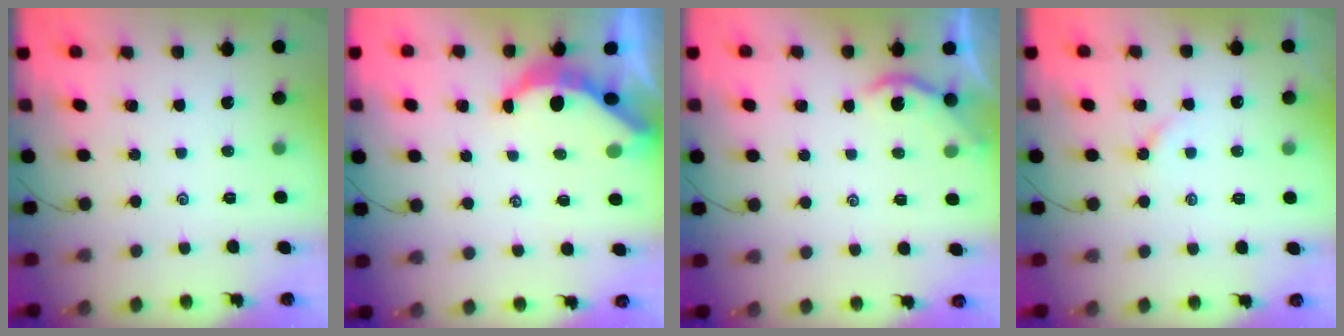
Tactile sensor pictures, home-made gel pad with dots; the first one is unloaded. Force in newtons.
{"total": 5.8, "press": 5.7, "slide": 0.8}
{"total": 1.8, "press": 1.8, "slide": 0.1}
{"total": 2.7, "press": 2.7, "slide": 0.4}